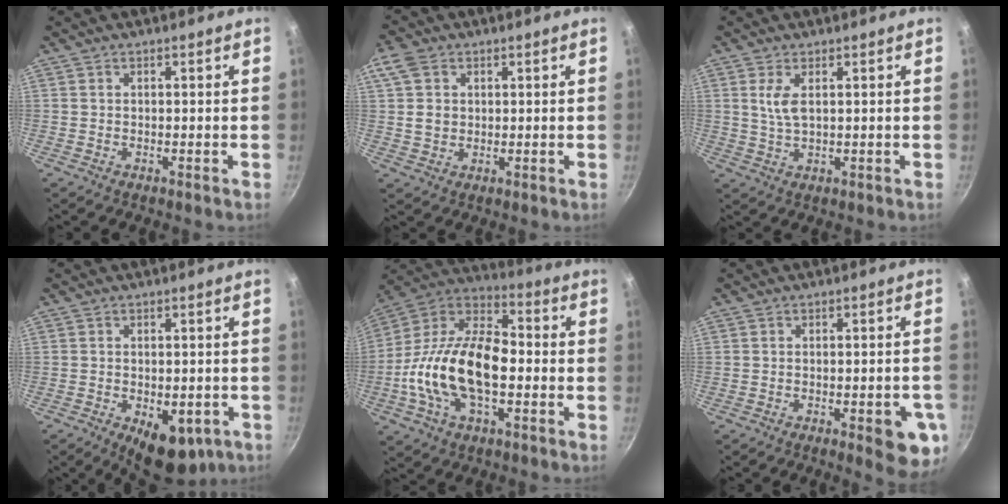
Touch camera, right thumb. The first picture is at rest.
{"total": 6.0, "force": [1.6, 4.7, 3.3], "torque": [-0.053, -0.004, 0.023]}
{"total": 4.1, "force": [1.2, 1.7, 3.5], "torque": [-0.071, -0.007, 0.026]}
{"total": 10.3, "force": [-4.2, 5.5, 7.7], "torque": [-0.067, 0.008, -0.042]}
{"total": 21.7, "force": [-3.6, 12.0, 17.8], "torque": [-0.313, 0.044, -0.083]}
{"total": 9.3, "force": [-3.4, 2.9, 8.2], "torque": [-0.076, 0.010, -0.039]}